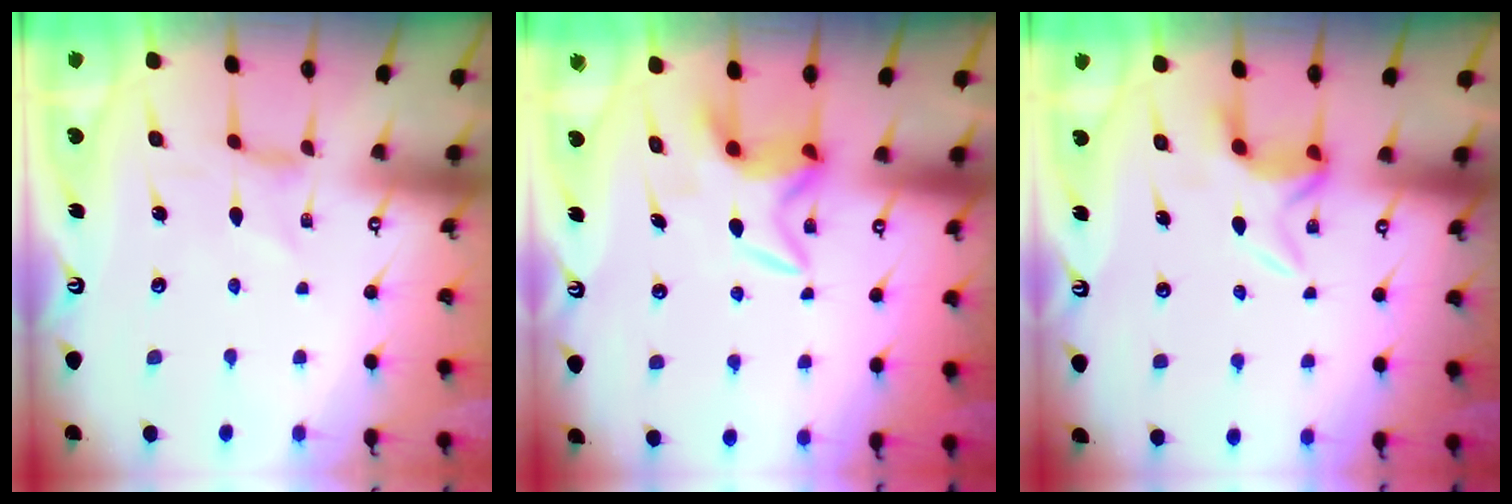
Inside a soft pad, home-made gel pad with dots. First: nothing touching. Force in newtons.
{"total": 5.5, "press": 5.5, "slide": 0.3}
{"total": 6.0, "press": 5.8, "slide": 1.6}